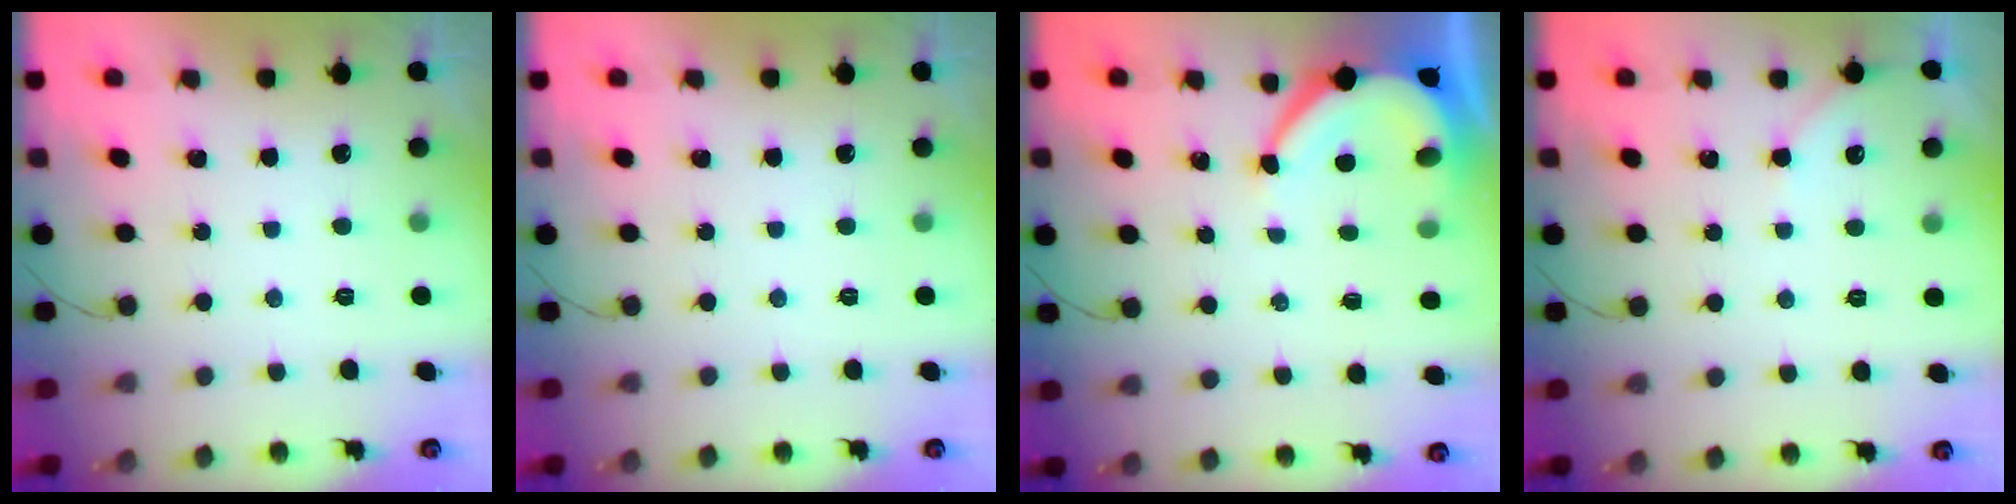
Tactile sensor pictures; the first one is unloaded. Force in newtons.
{"total": 0.0}
{"total": 6.4, "press": 6.3, "slide": 0.7}
{"total": 2.7, "press": 2.6, "slide": 0.5}